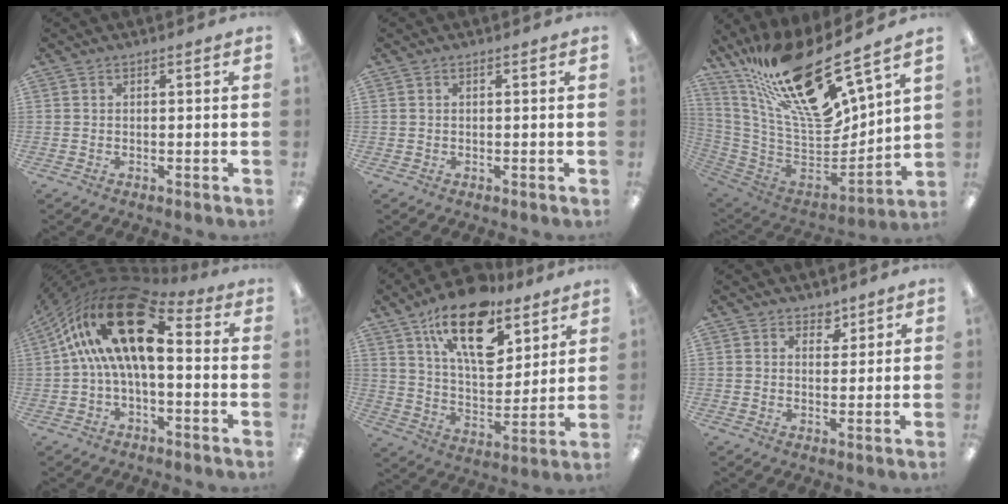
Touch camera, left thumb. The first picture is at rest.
{"total": 0.0}
{"total": 25.3, "force": [18.5, 6.1, 16.1], "torque": [-0.283, -0.138, 0.315]}
{"total": 22.3, "force": [6.4, 10.7, 18.5], "torque": [-0.328, -0.025, 0.114]}
{"total": 20.1, "force": [12.4, 9.6, 12.6], "torque": [-0.194, -0.063, 0.212]}
{"total": 3.3, "force": [2.4, 2.2, 0.6], "torque": [0.004, -0.012, 0.041]}